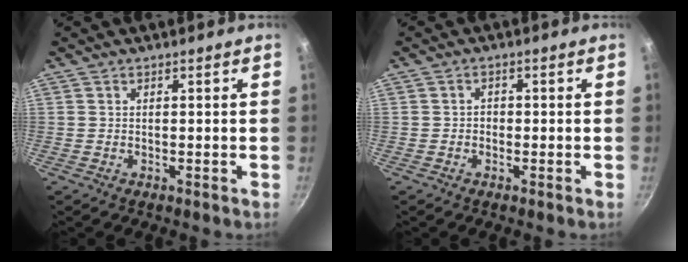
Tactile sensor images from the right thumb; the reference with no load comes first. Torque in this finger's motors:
{"motor_torque": [-0.17, -0.13, -0.15, 0.03, 0.05]}